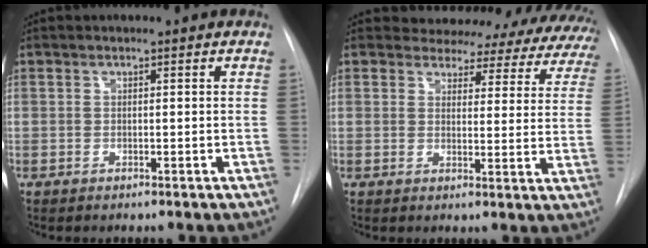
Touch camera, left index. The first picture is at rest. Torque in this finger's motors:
{"motor_torque": [0.48, -1.10, 0.22, -0.01]}